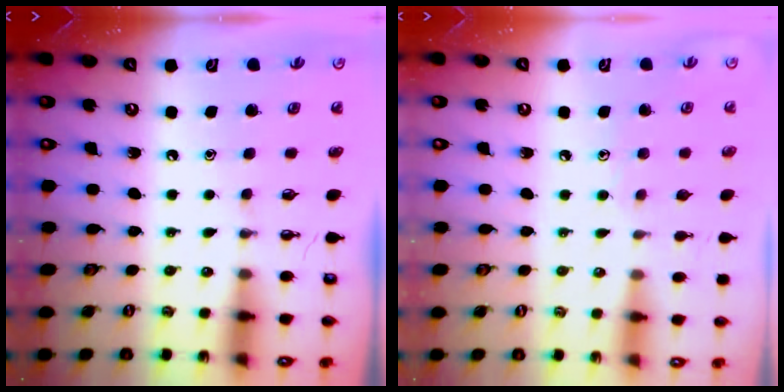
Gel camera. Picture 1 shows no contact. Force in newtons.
{"total": 5.0, "press": 4.9, "slide": 0.5}